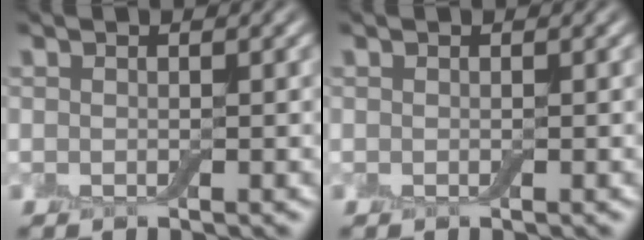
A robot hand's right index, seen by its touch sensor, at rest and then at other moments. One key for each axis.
{"total": 0.0}